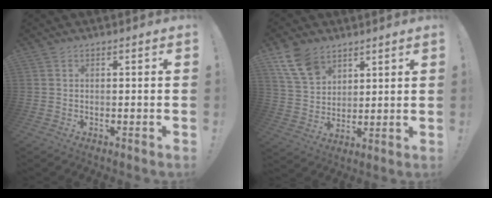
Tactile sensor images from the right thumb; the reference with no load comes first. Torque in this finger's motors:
{"motor_torque": [-0.41, 0.45, -0.22, 0.39, 0.00]}